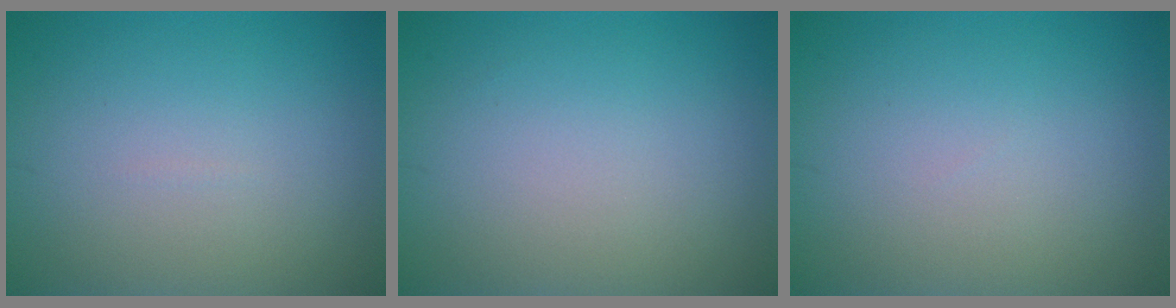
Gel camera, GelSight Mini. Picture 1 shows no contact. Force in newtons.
{"total": 0.0}
{"total": 0.0}